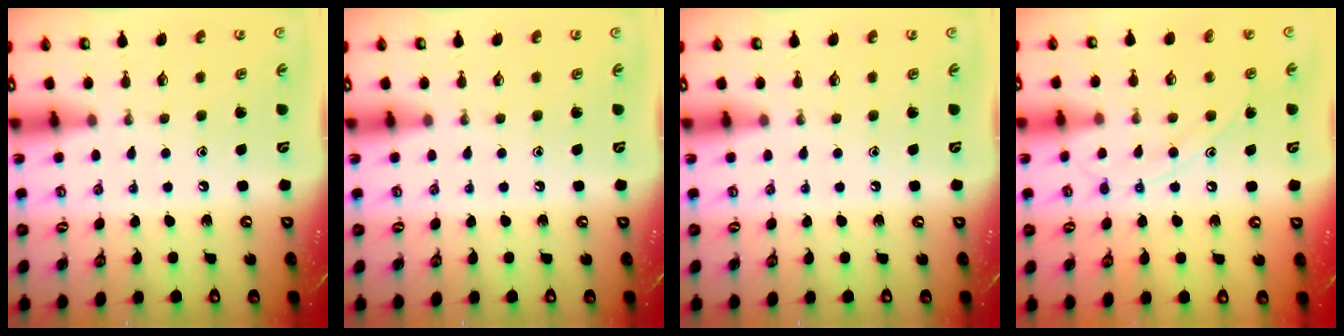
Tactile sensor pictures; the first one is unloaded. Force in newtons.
{"total": 0.0}
{"total": 0.0}
{"total": 8.7, "press": 8.7, "slide": 0.6}